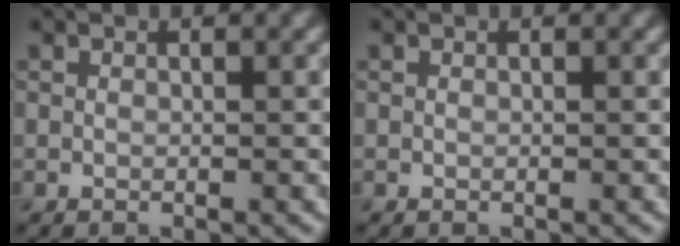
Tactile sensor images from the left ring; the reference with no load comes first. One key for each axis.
{"total": 0.0}